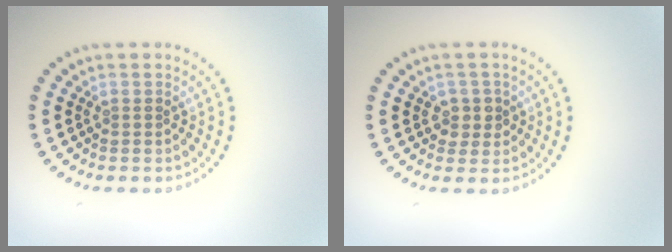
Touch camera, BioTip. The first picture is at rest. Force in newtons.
{"total": 1.8, "press": 1.7, "slide": 0.4}